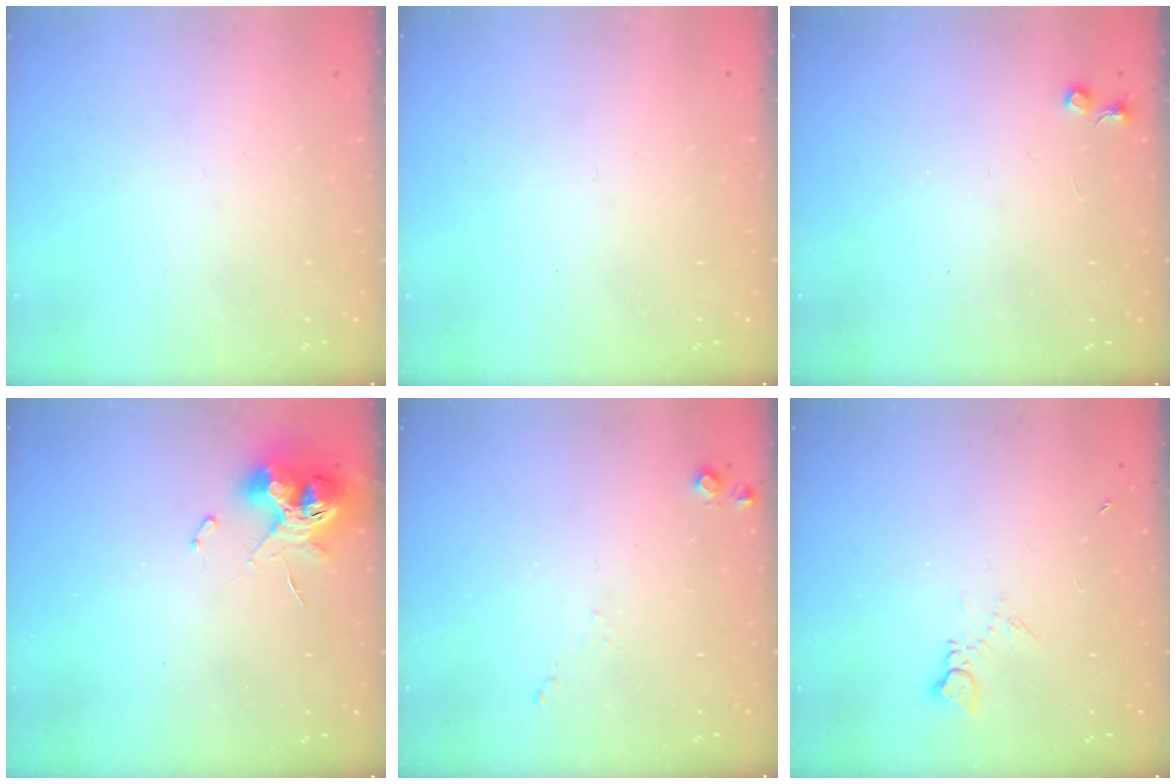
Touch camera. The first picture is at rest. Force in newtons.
{"total": 0.0}
{"total": 3.8, "press": 3.7, "slide": 0.6}
{"total": 9.9, "press": 9.8, "slide": 1.1}
{"total": 5.7, "press": 5.6, "slide": 0.8}
{"total": 5.6, "press": 5.6, "slide": 0.8}